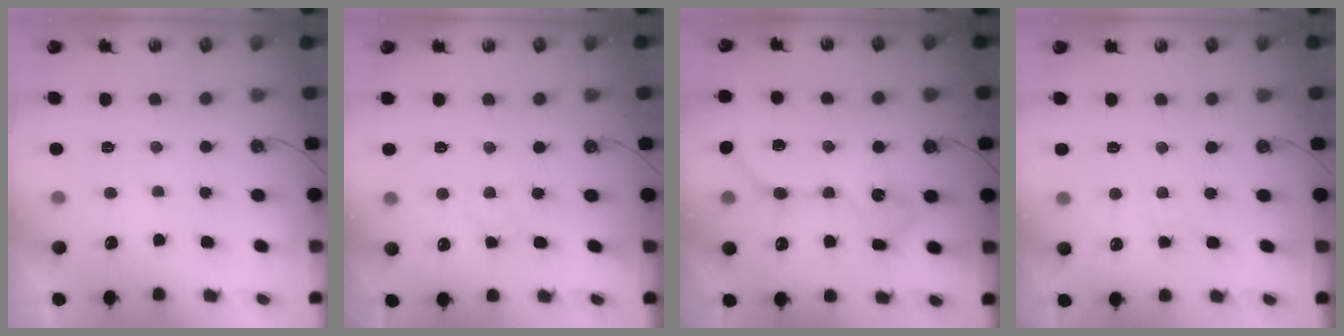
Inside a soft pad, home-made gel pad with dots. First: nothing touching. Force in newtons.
{"total": 3.7, "press": 3.7, "slide": 0.6}
{"total": 13.1, "press": 13.1, "slide": 0.6}
{"total": 2.1, "press": 2.1, "slide": 0.3}